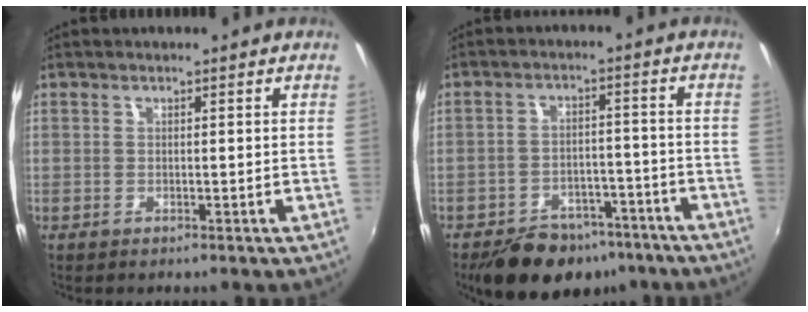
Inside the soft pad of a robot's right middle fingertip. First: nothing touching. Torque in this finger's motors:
{"motor_torque": [0.46, -0.96, 0.18, 0.01]}